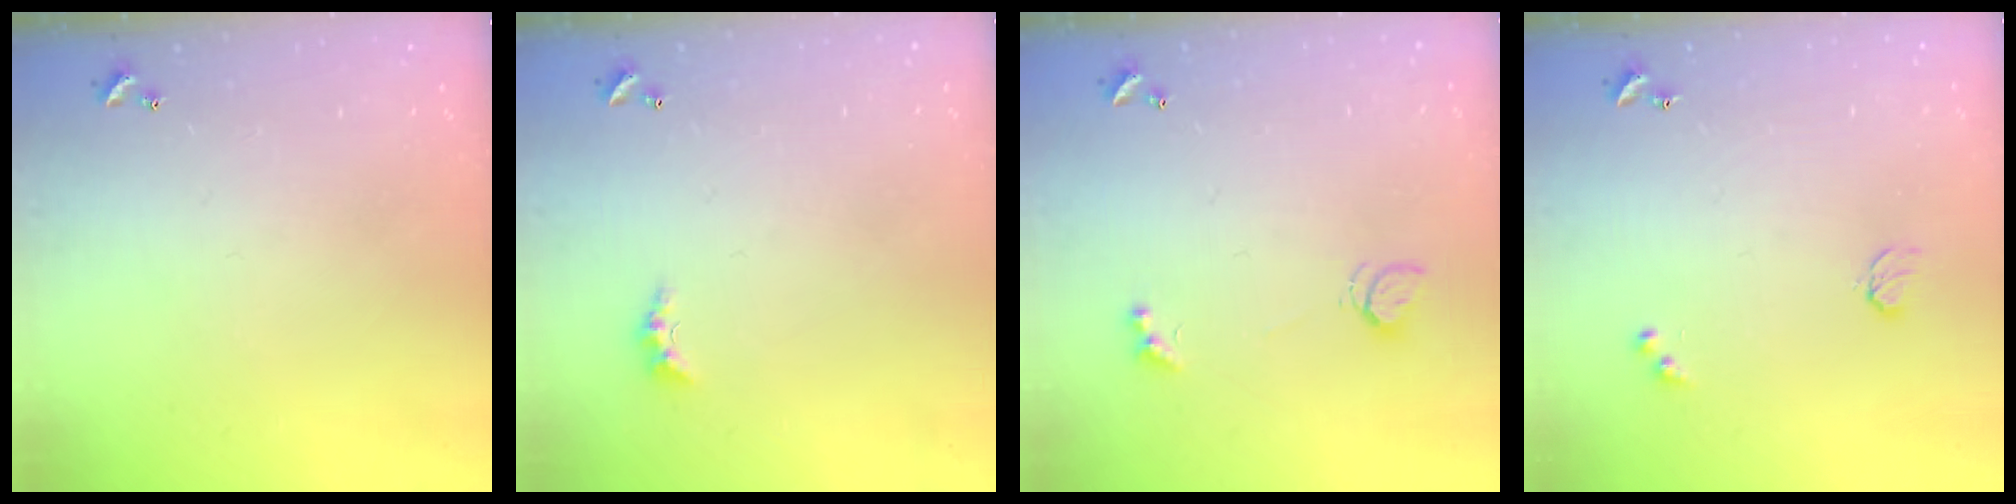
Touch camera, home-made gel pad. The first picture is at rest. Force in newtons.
{"total": 1.5, "press": 1.4, "slide": 0.5}
{"total": 2.5, "press": 2.4, "slide": 0.6}
{"total": 2.9, "press": 2.9, "slide": 0.5}